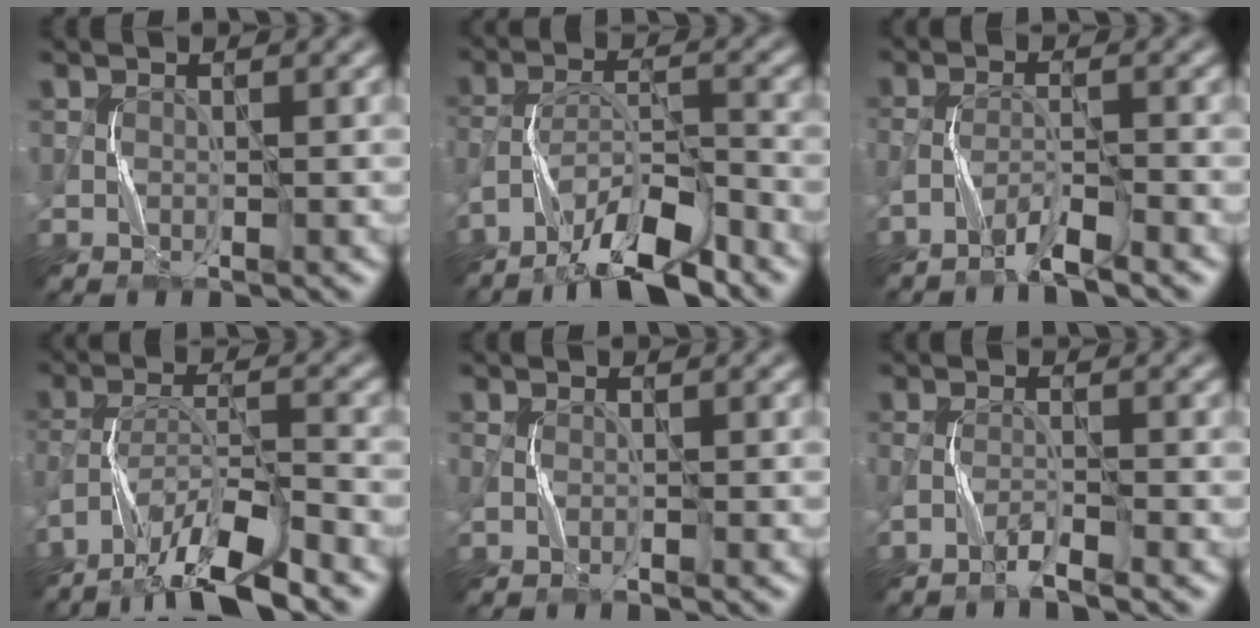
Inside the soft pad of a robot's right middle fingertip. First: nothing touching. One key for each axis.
{"total": 8.5, "fx": -6.6, "fy": 1.9, "fz": 5.0, "tx": -0.086, "ty": 0.006, "tz": -0.121}
{"total": 3.2, "fx": -2.4, "fy": 0.2, "fz": 2.1, "tx": -0.042, "ty": 0.005, "tz": -0.054}
{"total": 10.5, "fx": -8.3, "fy": 2.1, "fz": 6.1, "tx": -0.111, "ty": -0.001, "tz": -0.144}
{"total": 1.0, "fx": -0.5, "fy": 0.4, "fz": 0.8, "tx": -0.022, "ty": 0.001, "tz": -0.013}
{"total": 1.8, "fx": -1.4, "fy": 0.1, "fz": 1.2, "tx": -0.026, "ty": 0.004, "tz": -0.035}